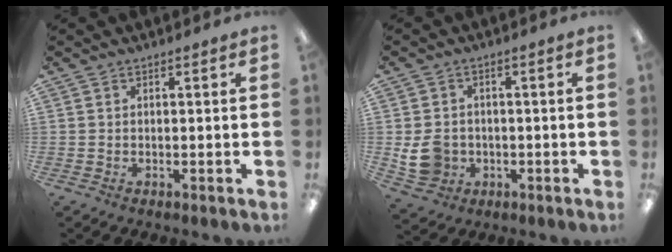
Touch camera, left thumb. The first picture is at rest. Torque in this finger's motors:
{"motor_torque": [-0.17, 0.22, 0.15, 0.05, 0.02]}